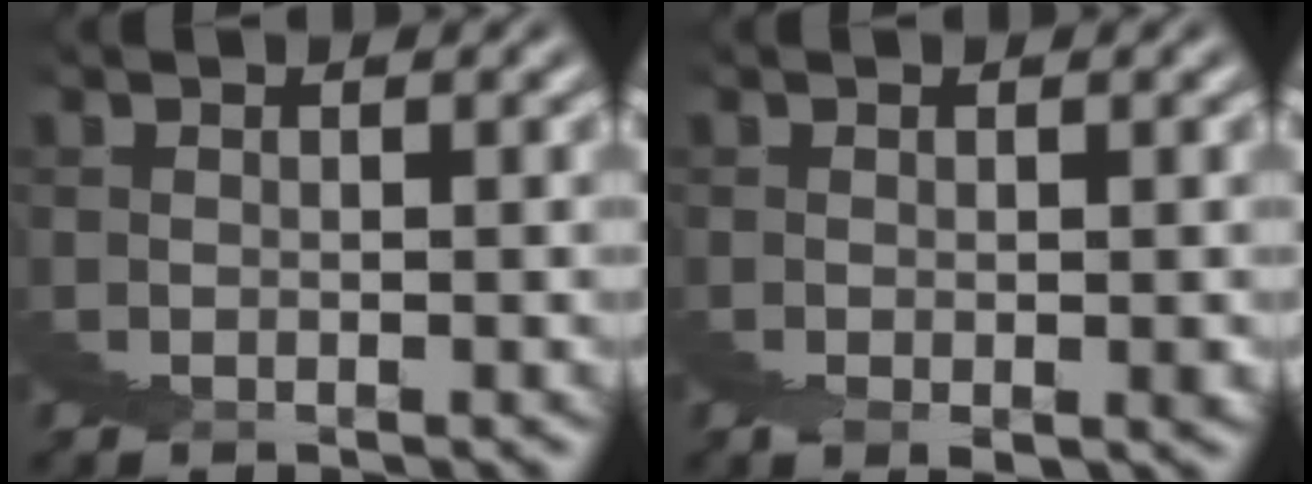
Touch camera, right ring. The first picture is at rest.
{"total": 2.1, "force": [1.1, -1.7, -0.3], "torque": [0.033, 0.025, 0.009]}